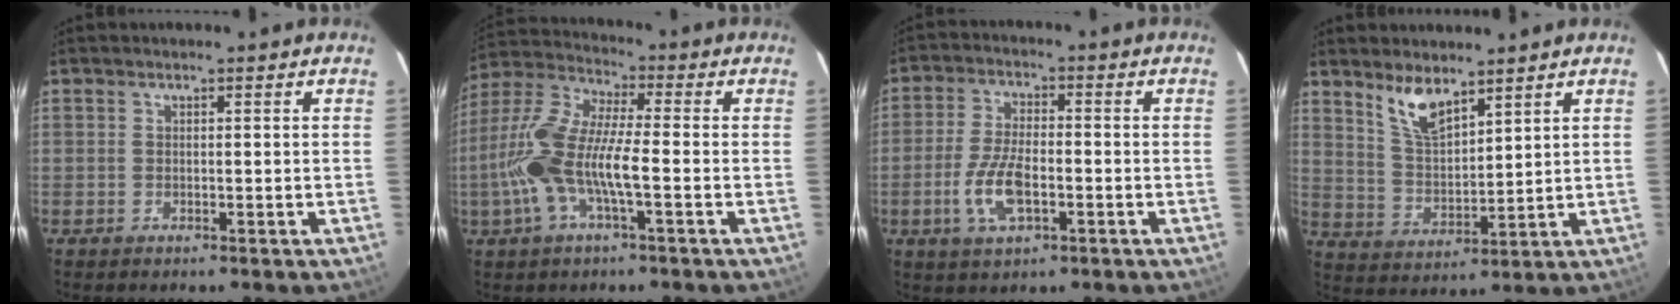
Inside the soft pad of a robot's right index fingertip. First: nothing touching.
{"total": 13.7, "force": [-3.2, 3.2, 12.9], "torque": [-0.274, 0.001, -0.066]}
{"total": 8.7, "force": [-2.9, 3.7, 7.3], "torque": [-0.156, -0.003, -0.053]}
{"total": 7.7, "force": [5.7, 2.6, 4.5], "torque": [-0.084, -0.003, 0.120]}